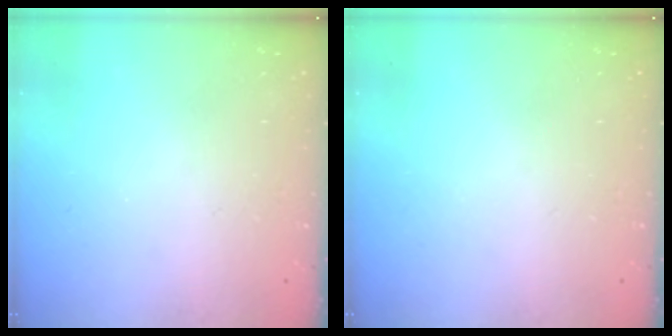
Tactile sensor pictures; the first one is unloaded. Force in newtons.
{"total": 0.0}